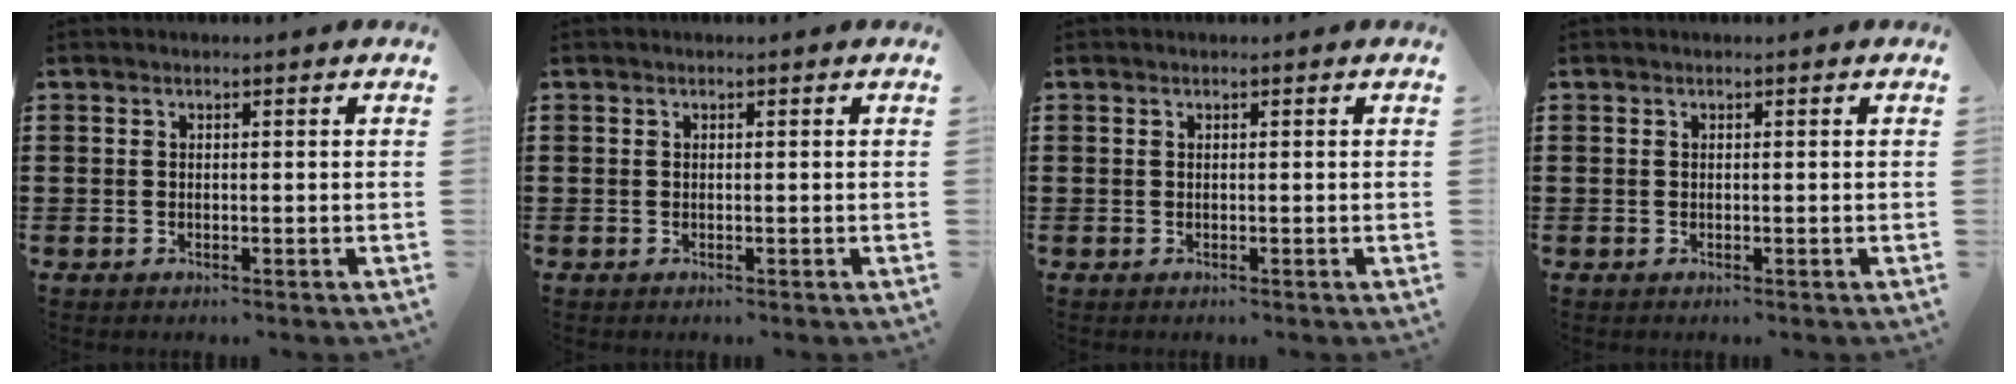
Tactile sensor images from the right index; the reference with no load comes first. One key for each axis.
{"total": 0.0}
{"total": 0.0}
{"total": 0.0}